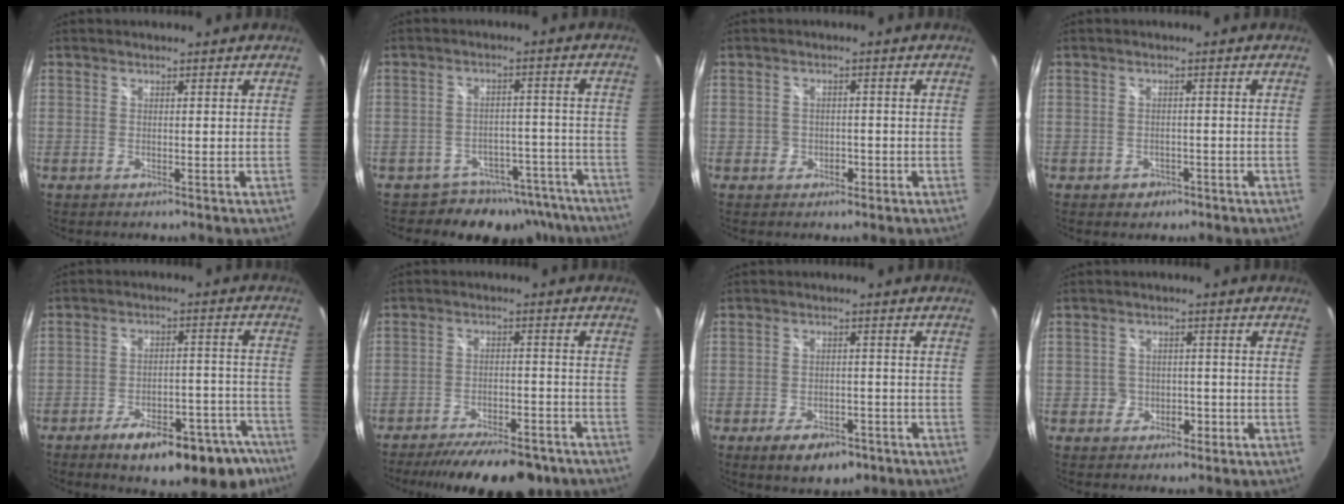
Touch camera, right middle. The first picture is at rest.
{"total": 12.1, "force": [-9.9, 6.8, 1.7], "torque": [-0.020, 0.033, -0.116]}
{"total": 2.6, "force": [-1.0, 2.4, 0.5], "torque": [-0.009, 0.002, -0.016]}
{"total": 2.9, "force": [-1.6, 2.3, 0.8], "torque": [-0.021, -0.002, -0.019]}
{"total": 19.5, "force": [-14.4, 7.0, 11.1], "torque": [-0.148, 0.006, -0.181]}
{"total": 17.8, "force": [-14.2, 5.7, 9.0], "torque": [-0.170, -0.025, -0.197]}
{"total": 8.0, "force": [-5.1, 4.3, 4.5], "torque": [-0.094, -0.008, -0.072]}
{"total": 3.7, "force": [-1.5, 3.3, 0.6], "torque": [-0.013, 0.008, -0.023]}